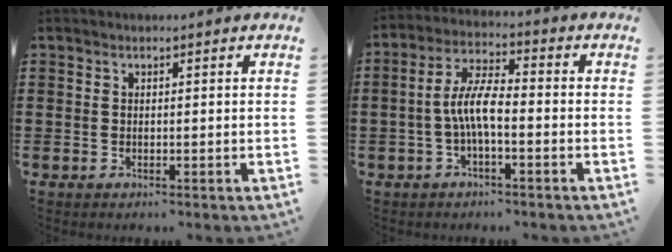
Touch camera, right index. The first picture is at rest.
{"total": 6.9, "force": [-1.5, 1.9, 6.4], "torque": [-0.141, -0.007, -0.033]}